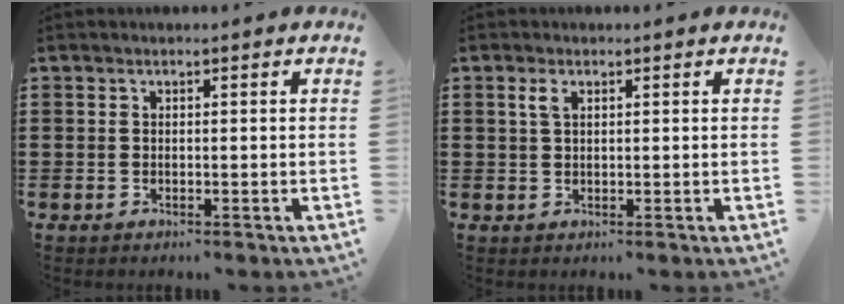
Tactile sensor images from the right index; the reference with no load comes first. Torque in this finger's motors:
{"motor_torque": [0.26, -0.21, 0.03, 0.05]}